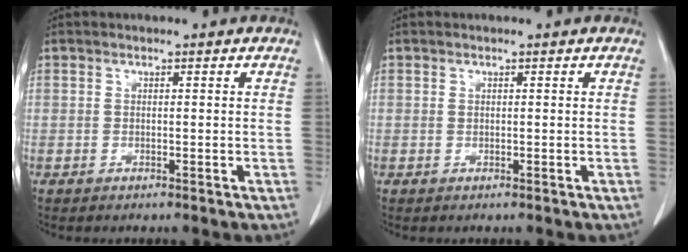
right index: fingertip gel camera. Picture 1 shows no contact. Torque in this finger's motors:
{"motor_torque": [0.00, 0.03, 0.00, -0.01]}